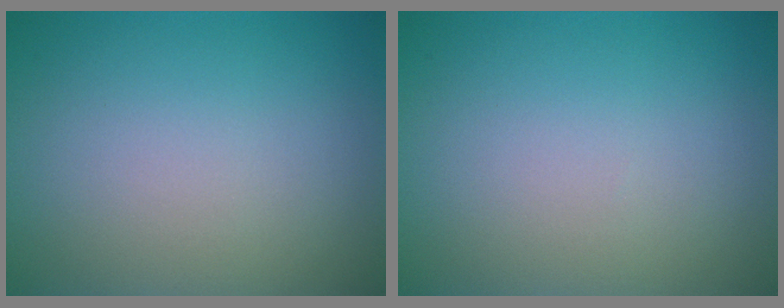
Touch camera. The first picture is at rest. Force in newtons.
{"total": 0.0}